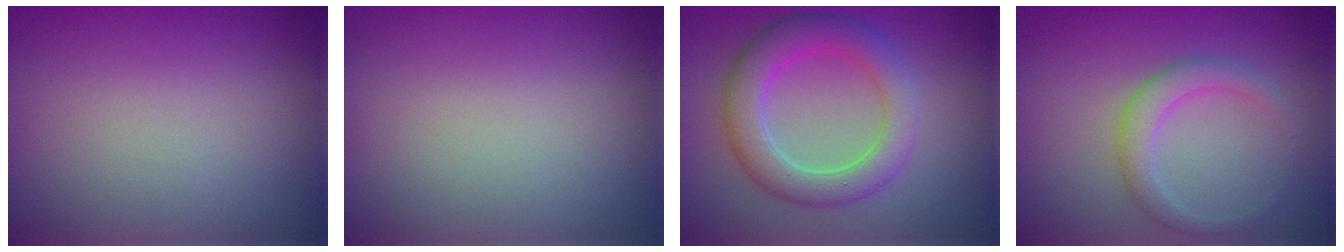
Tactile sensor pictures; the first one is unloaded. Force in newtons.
{"total": 0.0}
{"total": 5.1, "press": 5.1, "slide": 0.1}
{"total": 2.5, "press": 2.5, "slide": 0.1}